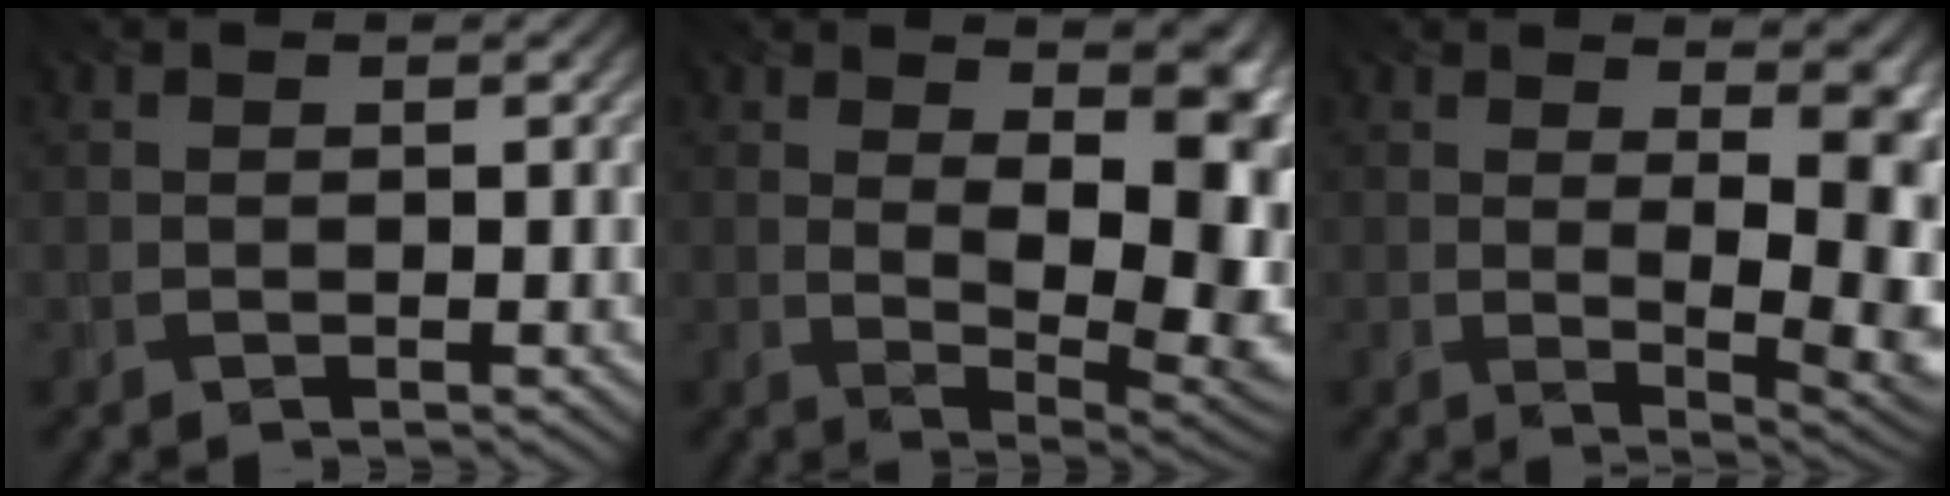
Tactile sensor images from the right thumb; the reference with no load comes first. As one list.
[{"total": 11.1, "force": [1.0, 5.1, 9.8], "torque": [-0.123, -0.002, 0.024]}, {"total": 9.6, "force": [1.2, 3.3, 9.0], "torque": [-0.099, 0.006, 0.026]}]